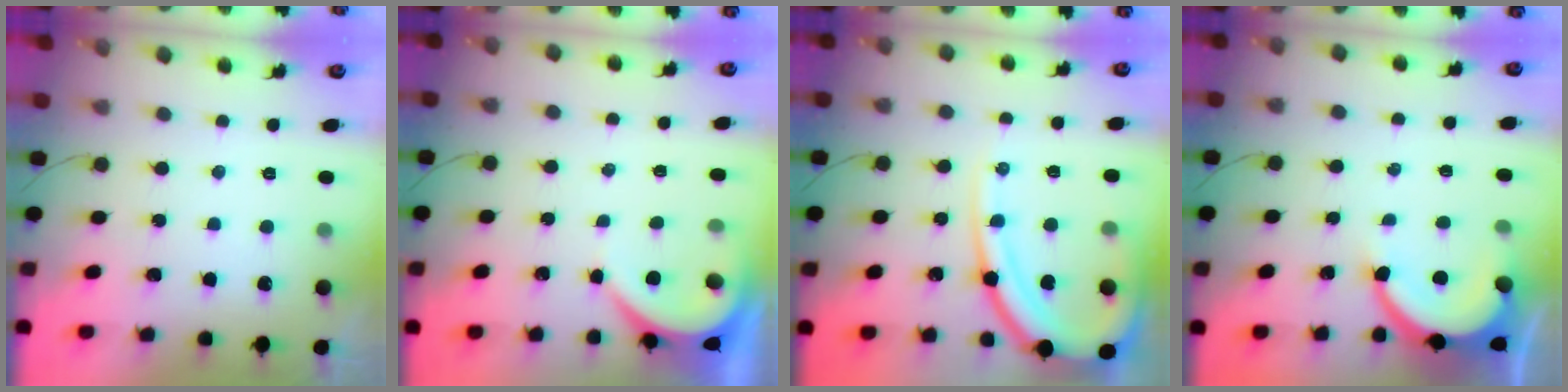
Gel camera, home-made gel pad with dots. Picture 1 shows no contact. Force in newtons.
{"total": 3.9, "press": 3.9, "slide": 0.6}
{"total": 14.4, "press": 14.3, "slide": 1.8}
{"total": 7.9, "press": 7.8, "slide": 0.8}